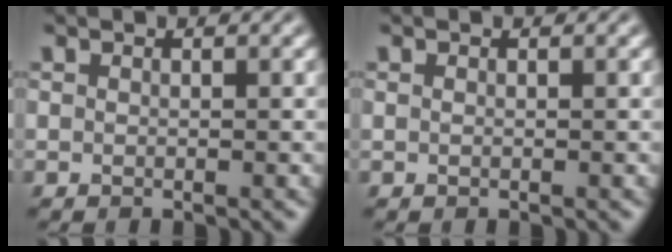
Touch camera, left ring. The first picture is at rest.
{"total": 0.0}